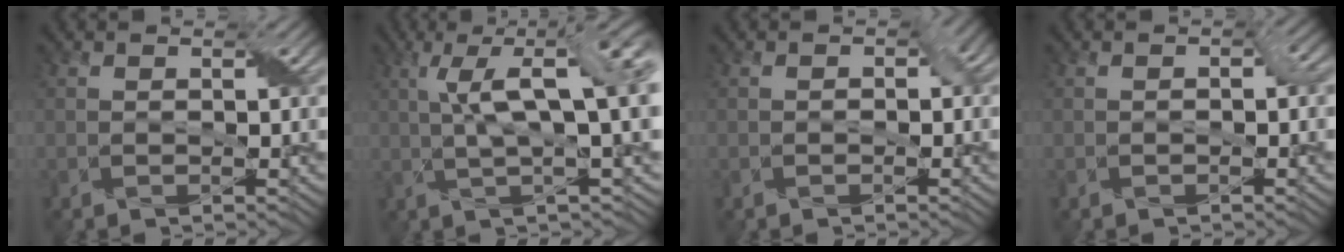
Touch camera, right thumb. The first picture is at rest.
{"total": 11.3, "force": [2.3, 3.0, 10.7], "torque": [-0.178, 0.021, 0.039]}
{"total": 1.8, "force": [-0.4, 1.3, 1.1], "torque": [-0.015, -0.004, -0.005]}
{"total": 1.1, "force": [-0.3, 0.7, 0.9], "torque": [-0.011, 0.002, -0.004]}